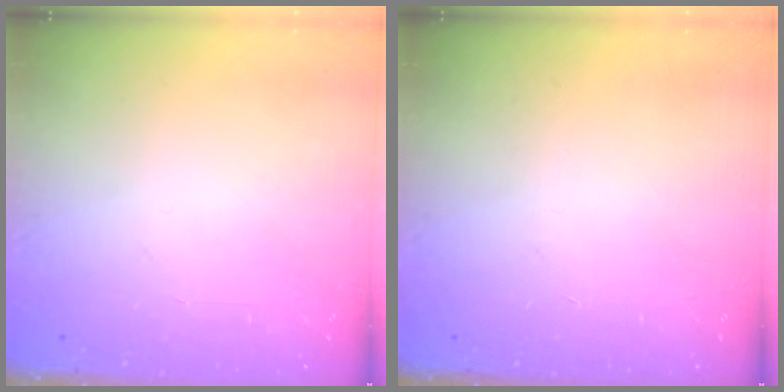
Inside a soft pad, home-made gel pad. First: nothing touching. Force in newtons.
{"total": 0.0}